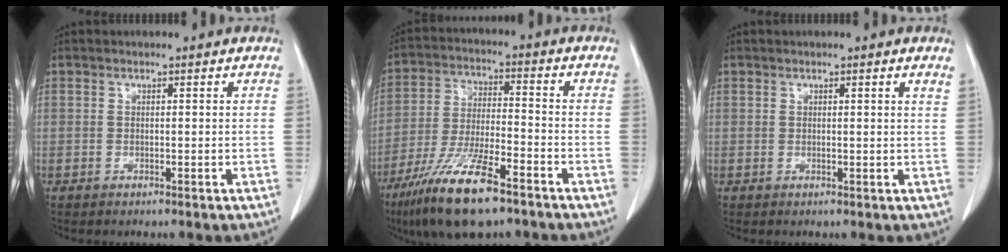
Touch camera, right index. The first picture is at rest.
{"total": 15.1, "force": [-9.9, 3.2, 10.9], "torque": [-0.224, -0.027, -0.178]}
{"total": 1.8, "force": [0.9, 0.2, 1.5], "torque": [-0.033, 0.007, 0.010]}